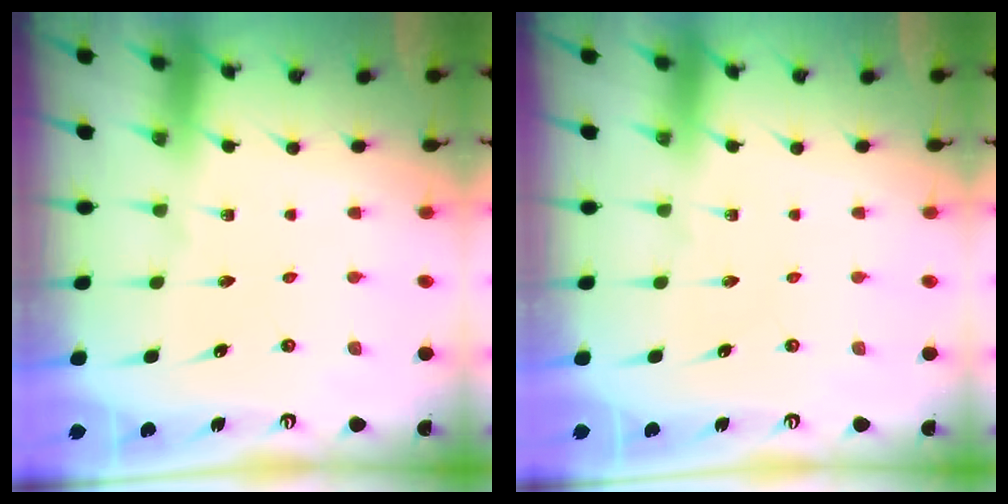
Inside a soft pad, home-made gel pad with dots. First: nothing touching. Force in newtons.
{"total": 0.0}